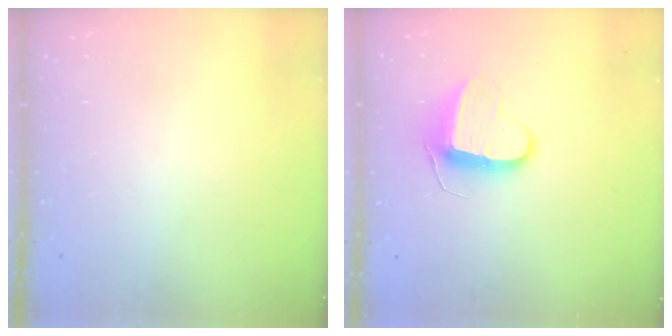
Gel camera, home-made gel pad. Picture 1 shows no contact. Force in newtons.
{"total": 9.7, "press": 9.7, "slide": 0.2}